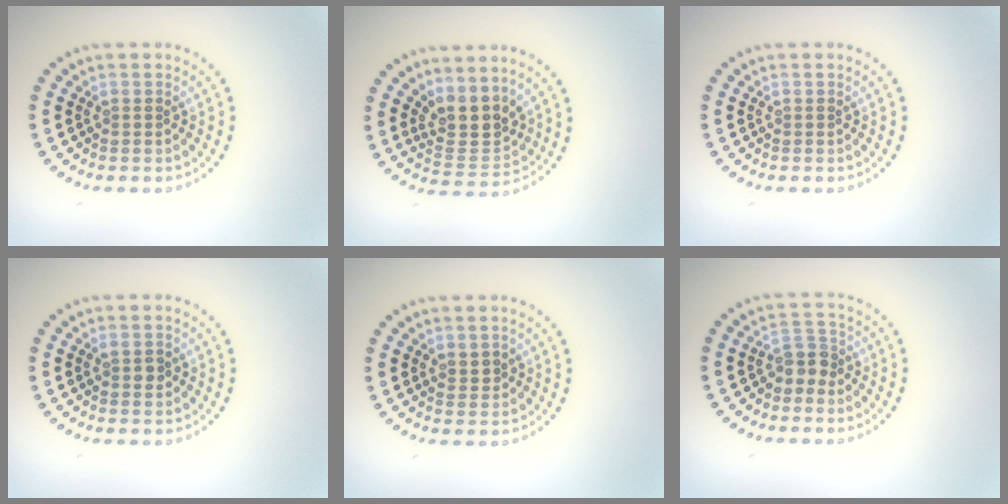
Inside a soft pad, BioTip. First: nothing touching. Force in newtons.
{"total": 3.8, "press": 3.2, "slide": 2.0}
{"total": 0.0}
{"total": 1.0, "press": 1.0, "slide": 0.1}
{"total": 0.7, "press": 0.5, "slide": 0.5}
{"total": 2.1, "press": 1.6, "slide": 1.4}